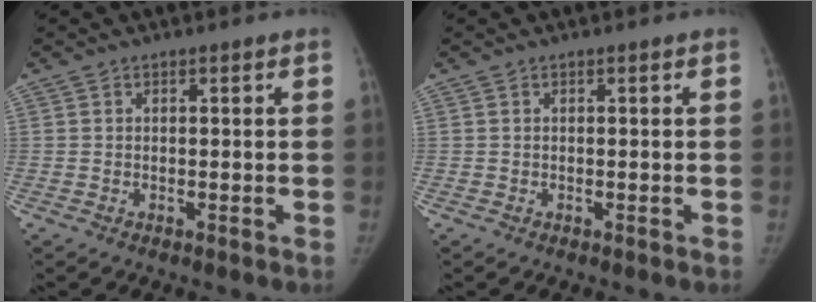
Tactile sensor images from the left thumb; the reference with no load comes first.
{"total": 0.0}